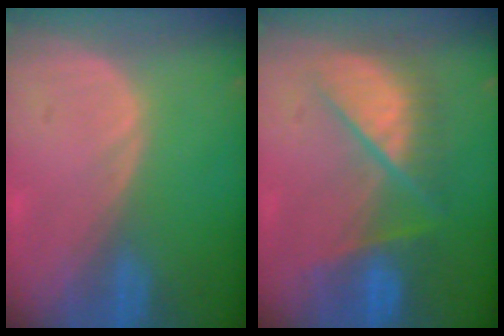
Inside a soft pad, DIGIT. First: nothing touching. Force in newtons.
{"total": 8.2, "press": 8.2, "slide": 0.6}